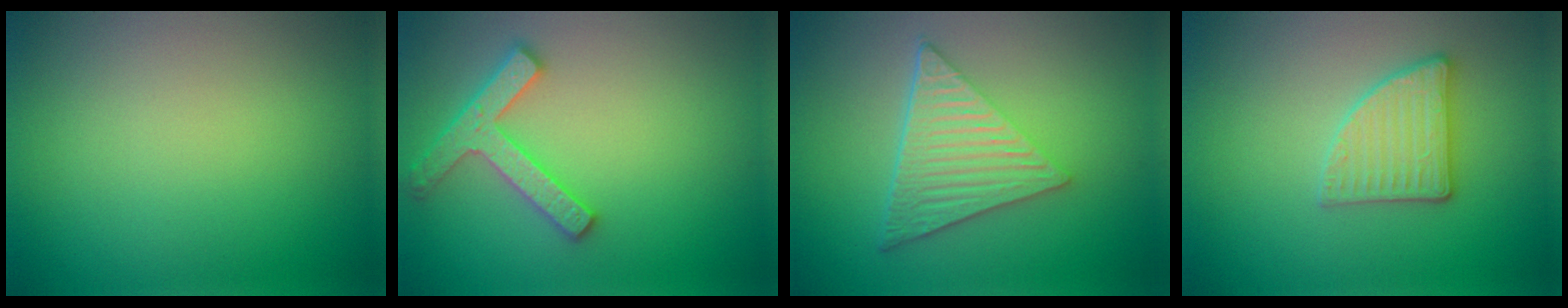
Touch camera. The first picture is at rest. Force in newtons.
{"total": 3.5, "press": 3.4, "slide": 0.8}
{"total": 6.7, "press": 4.4, "slide": 5.0}
{"total": 2.9, "press": 2.8, "slide": 0.5}